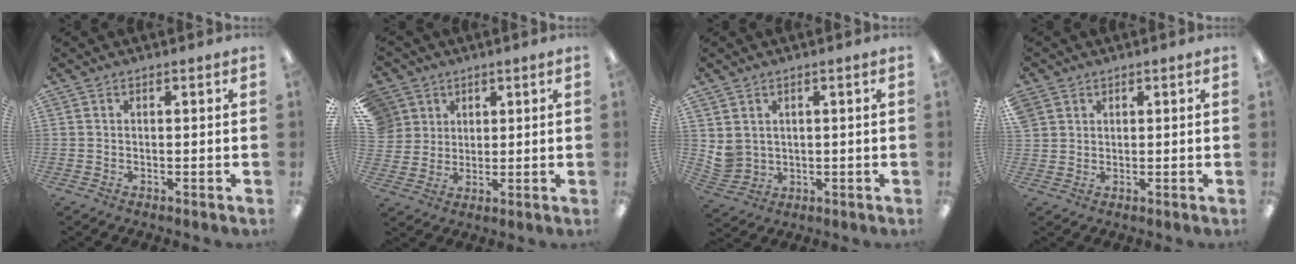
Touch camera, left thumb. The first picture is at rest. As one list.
[{"total": 6.8, "force": [3.5, 5.9, 0.1], "torque": [-0.017, -0.010, 0.070]}, {"total": 4.2, "force": [1.6, 3.7, 0.8], "torque": [-0.034, -0.005, 0.034]}, {"total": 2.5, "force": [1.6, 2.0, 0.2], "torque": [-0.009, 0.002, 0.032]}]